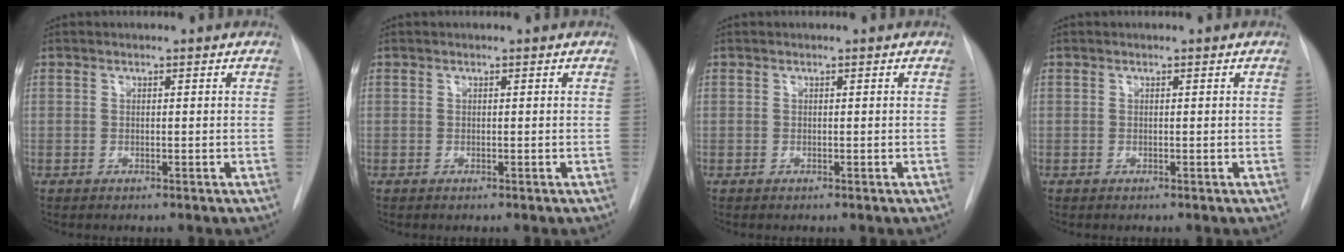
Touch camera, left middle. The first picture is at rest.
{"total": 0.0}
{"total": 0.0}
{"total": 0.0}